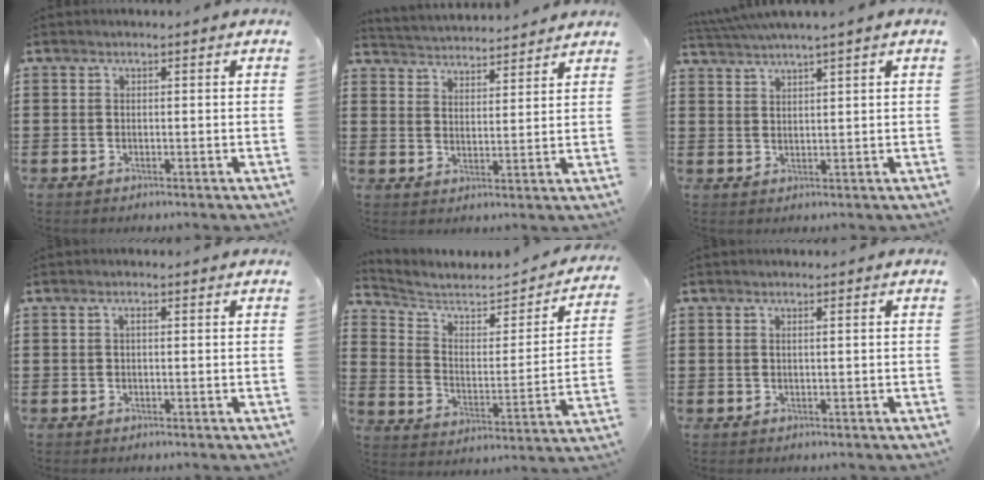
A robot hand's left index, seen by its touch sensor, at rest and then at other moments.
{"total": 3.5, "force": [3.4, 0.0, -0.7], "torque": [-0.004, -0.021, 0.058]}
{"total": 2.8, "force": [2.6, -0.7, 0.7], "torque": [-0.023, -0.003, 0.047]}
{"total": 0.6, "force": [0.2, 0.2, 0.6], "torque": [-0.012, 0.003, 0.003]}
{"total": 4.1, "force": [3.3, 1.6, 1.9], "torque": [-0.059, -0.024, 0.047]}
{"total": 0.7, "force": [0.3, -0.2, 0.7], "torque": [-0.012, -0.004, 0.006]}